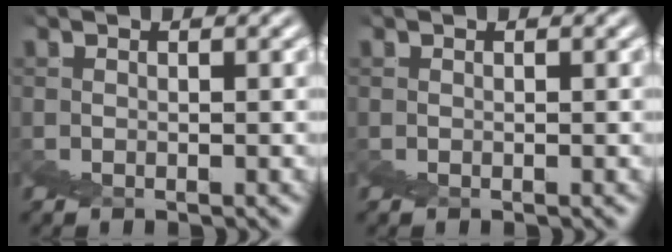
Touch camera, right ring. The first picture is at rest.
{"total": 0.0}